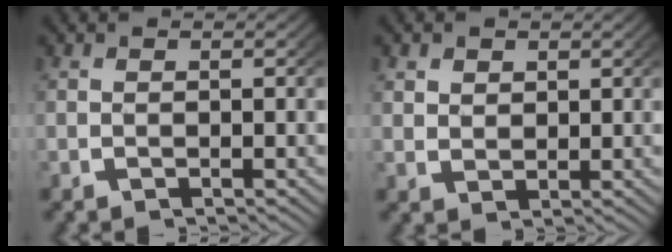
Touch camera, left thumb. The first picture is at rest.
{"total": 1.9, "force": [1.2, 1.4, 0.6], "torque": [-0.008, -0.007, 0.031]}